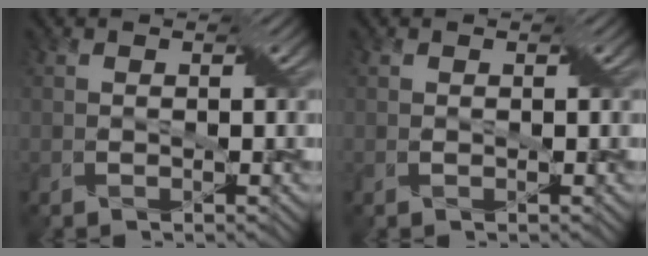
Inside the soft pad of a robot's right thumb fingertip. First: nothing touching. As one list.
[{"total": 0.0}]